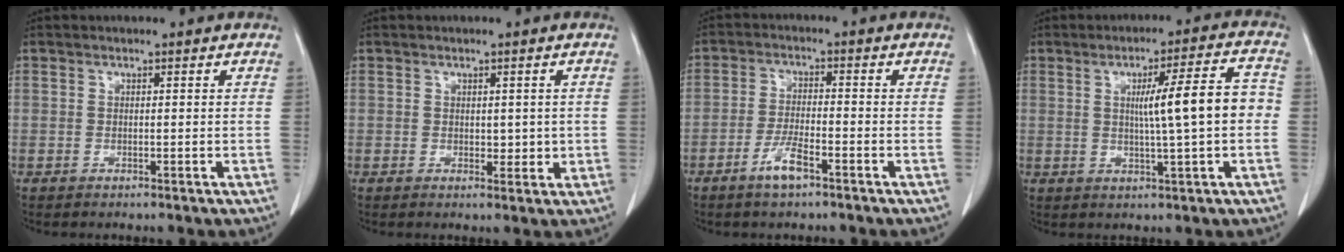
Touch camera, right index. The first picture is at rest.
{"total": 2.3, "force": [0.1, 1.6, 1.8], "torque": [-0.020, -0.003, 0.007]}
{"total": 4.6, "force": [-2.9, 0.7, 3.6], "torque": [-0.073, -0.002, -0.054]}
{"total": 9.5, "force": [0.1, 0.2, 9.5], "torque": [-0.138, 0.014, 0.003]}